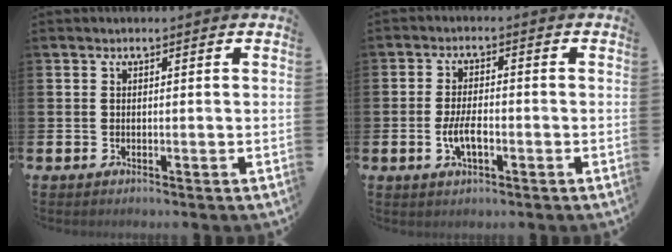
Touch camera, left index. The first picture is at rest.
{"total": 3.9, "force": [-1.0, 1.7, 3.4], "torque": [-0.064, 0.001, -0.020]}